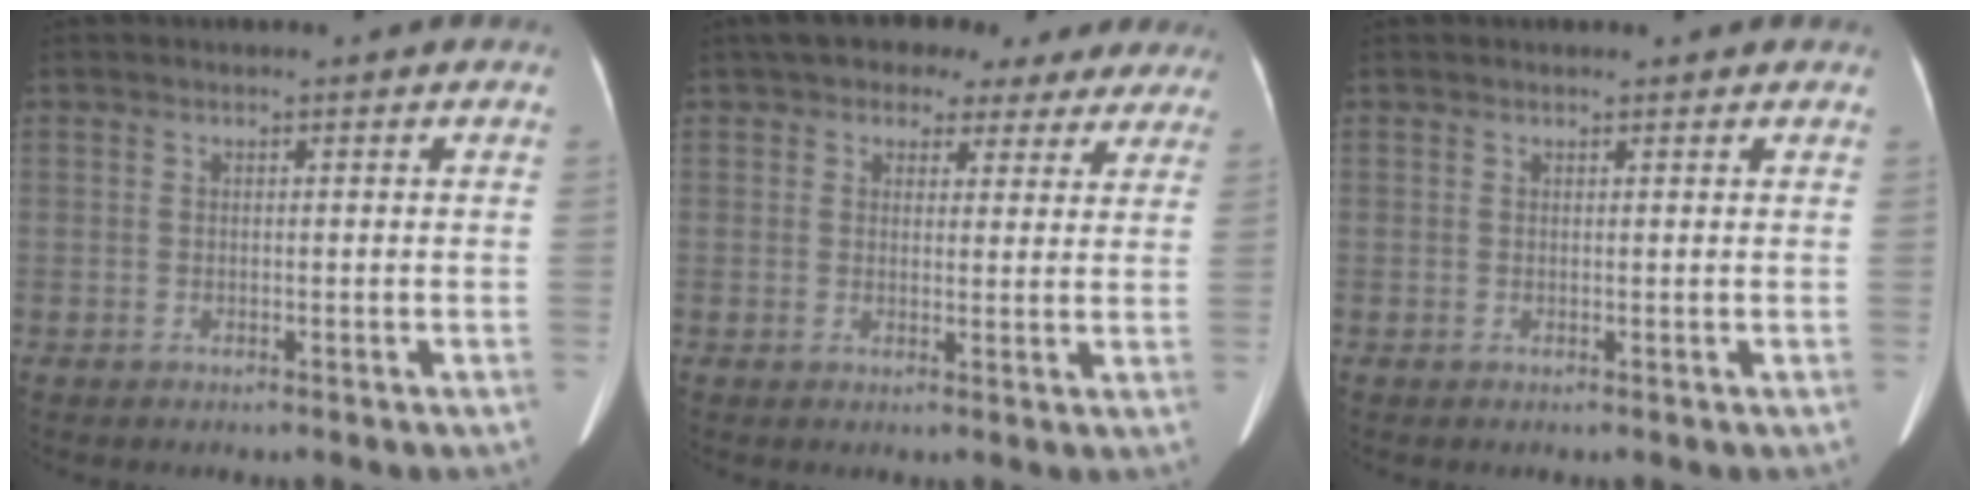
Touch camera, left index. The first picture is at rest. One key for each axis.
{"total": 12.1, "fx": 9.4, "fy": 6.1, "fz": 4.5, "tx": -0.034, "ty": 0.025, "tz": 0.106}
{"total": 2.0, "fx": 1.8, "fy": 0.4, "fz": 0.7, "tx": -0.010, "ty": 0.003, "tz": 0.018}